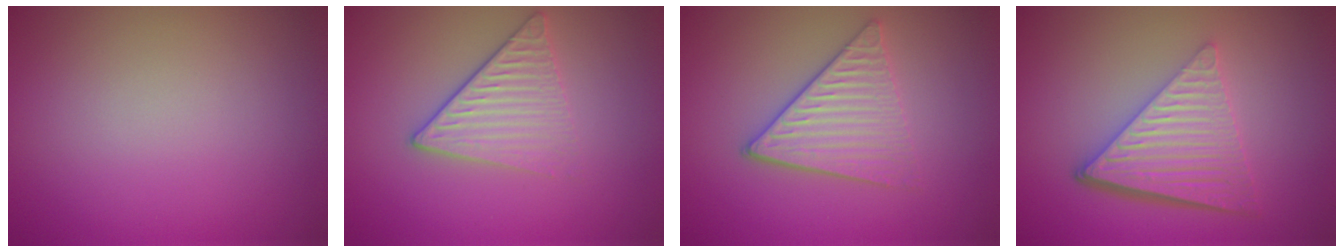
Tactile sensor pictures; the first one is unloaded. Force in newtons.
{"total": 3.3, "press": 2.9, "slide": 1.5}
{"total": 3.9, "press": 3.3, "slide": 2.0}
{"total": 6.6, "press": 4.4, "slide": 4.9}